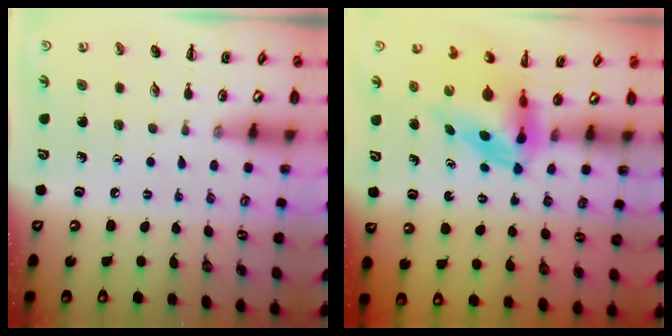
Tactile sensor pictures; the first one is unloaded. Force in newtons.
{"total": 3.8, "press": 3.7, "slide": 1.0}